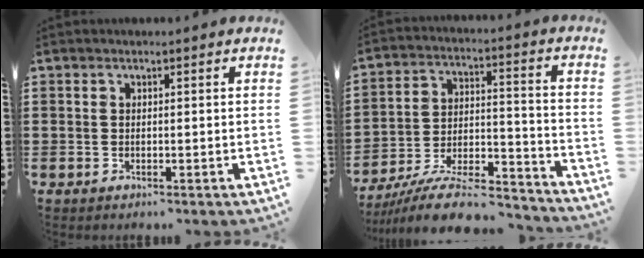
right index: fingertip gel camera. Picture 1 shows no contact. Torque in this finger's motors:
{"motor_torque": [-0.99, 0.28, -0.65, -0.21]}